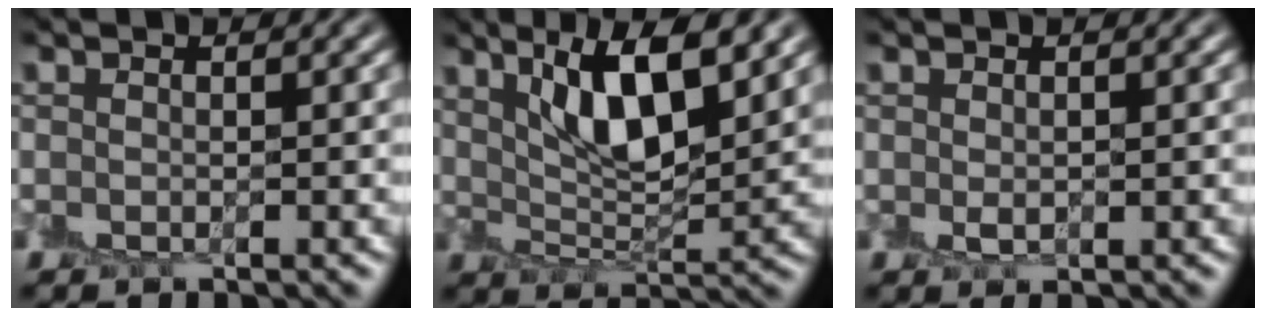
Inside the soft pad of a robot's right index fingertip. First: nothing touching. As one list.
[{"total": 6.9, "force": [3.8, 2.0, 5.4], "torque": [-0.092, 0.002, 0.067]}, {"total": 0.8, "force": [0.1, 0.6, 0.6], "torque": [-0.009, 0.000, 0.006]}]